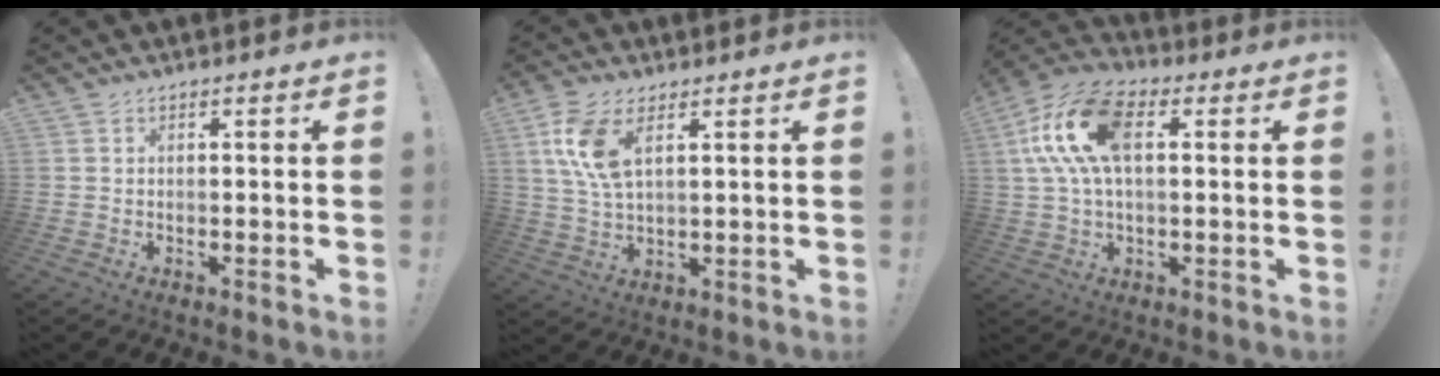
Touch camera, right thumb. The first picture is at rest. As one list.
[{"total": 10.0, "force": [4.1, 4.6, 7.9], "torque": [-0.160, -0.014, 0.073]}, {"total": 16.6, "force": [4.2, 9.3, 13.1], "torque": [-0.259, 0.014, 0.078]}]